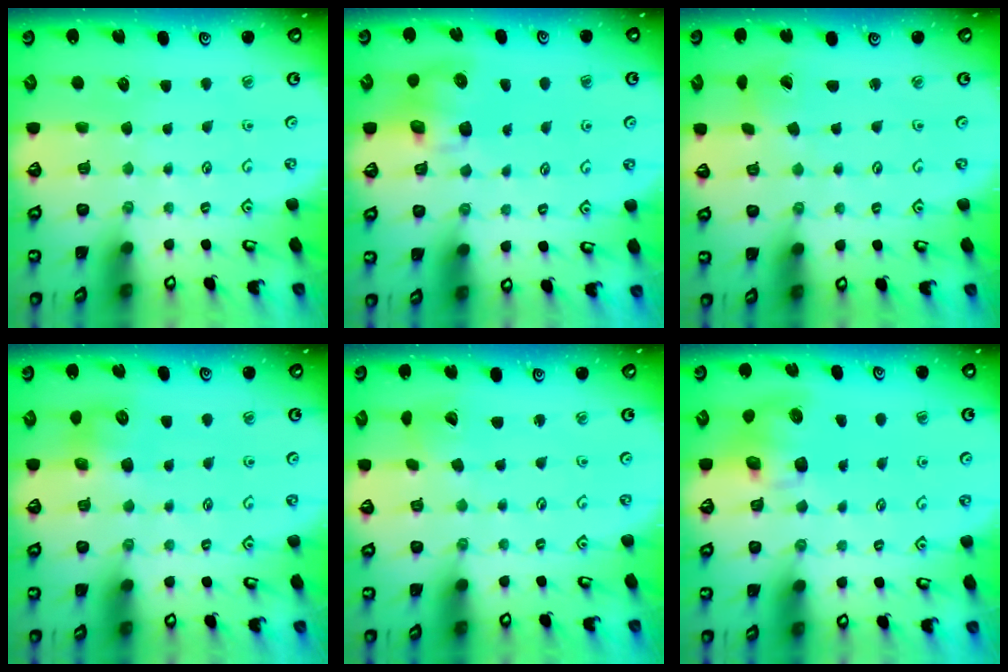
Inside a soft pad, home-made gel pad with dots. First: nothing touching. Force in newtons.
{"total": 8.3, "press": 8.2, "slide": 0.9}
{"total": 1.2, "press": 1.2, "slide": 0.2}
{"total": 7.1, "press": 7.1, "slide": 0.3}
{"total": 2.8, "press": 2.8, "slide": 0.4}
{"total": 8.7, "press": 8.6, "slide": 1.2}